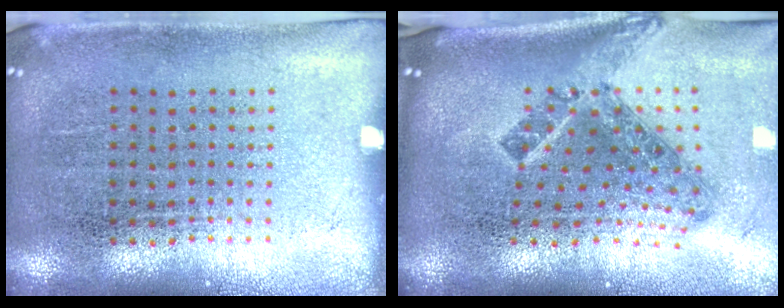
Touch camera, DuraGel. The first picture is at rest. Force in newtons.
{"total": 1.8, "press": 1.3, "slide": 1.3}